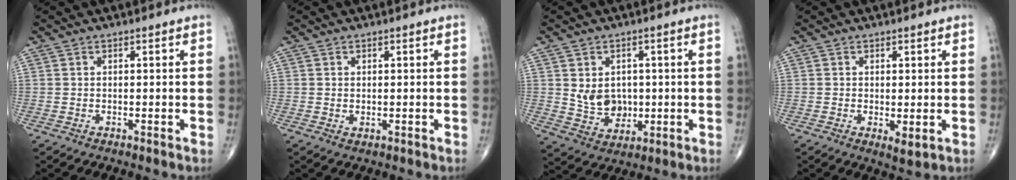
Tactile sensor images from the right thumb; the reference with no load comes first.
{"total": 0.9, "force": [0.0, 0.6, 0.7], "torque": [-0.014, -0.004, 0.002]}
{"total": 7.4, "force": [0.6, 5.9, 4.4], "torque": [-0.043, -0.010, 0.024]}
{"total": 2.7, "force": [-0.3, 1.0, 2.4], "torque": [-0.042, -0.011, -0.004]}